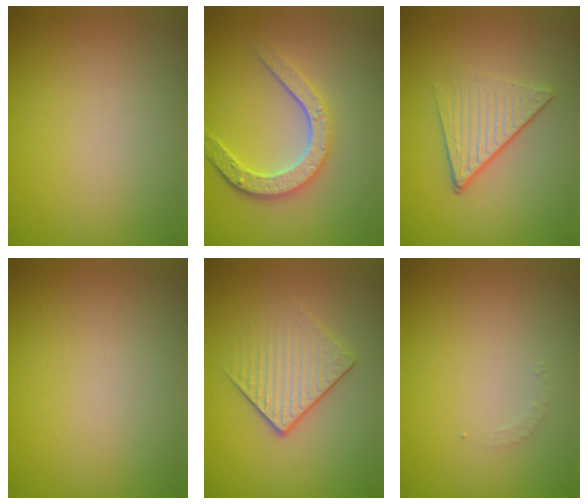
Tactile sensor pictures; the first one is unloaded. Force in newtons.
{"total": 4.6, "press": 3.5, "slide": 2.9}
{"total": 4.2, "press": 2.9, "slide": 3.0}
{"total": 0.0}
{"total": 3.9, "press": 2.8, "slide": 2.7}
{"total": 0.8, "press": 0.8, "slide": 0.1}